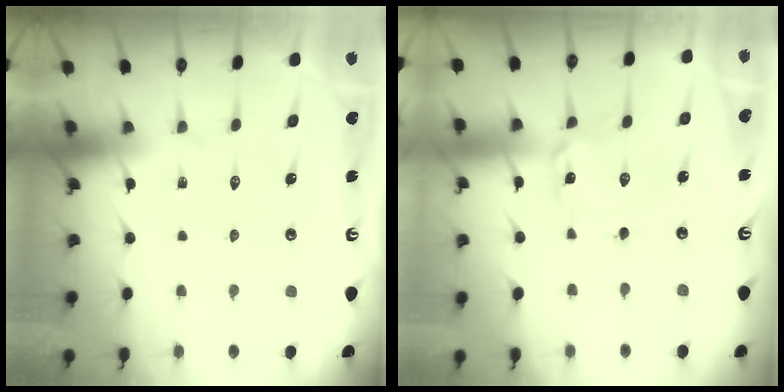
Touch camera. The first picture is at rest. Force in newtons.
{"total": 2.0, "press": 2.0, "slide": 0.2}